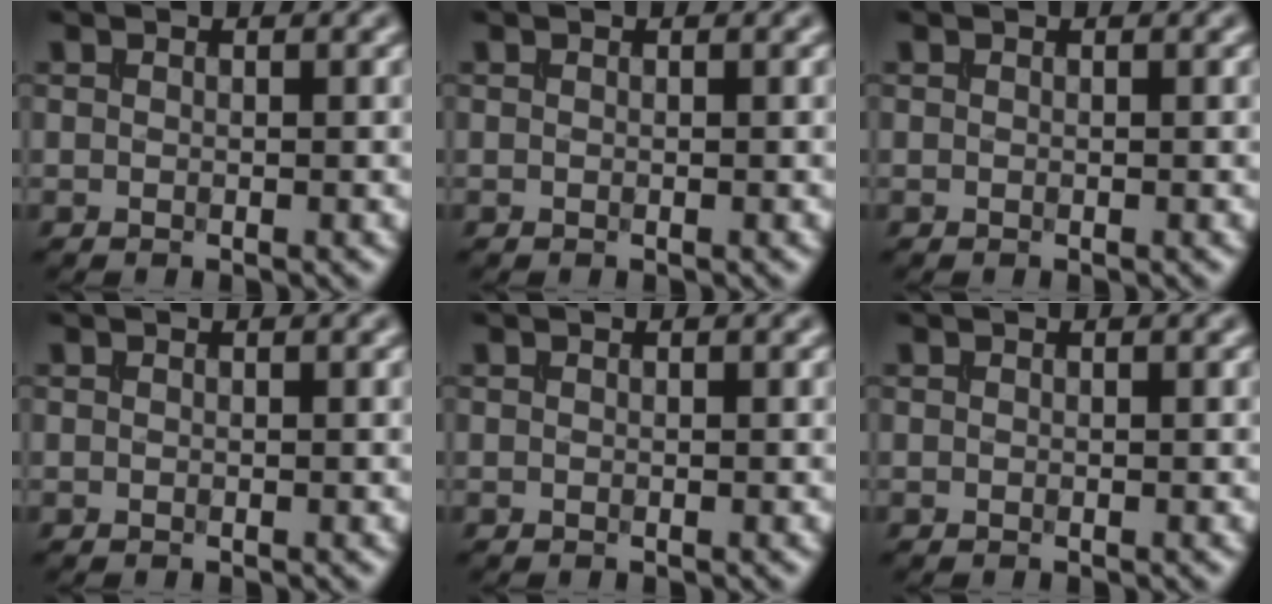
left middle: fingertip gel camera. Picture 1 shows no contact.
{"total": 0.0}
{"total": 0.0}
{"total": 0.0}
{"total": 0.0}
{"total": 0.0}